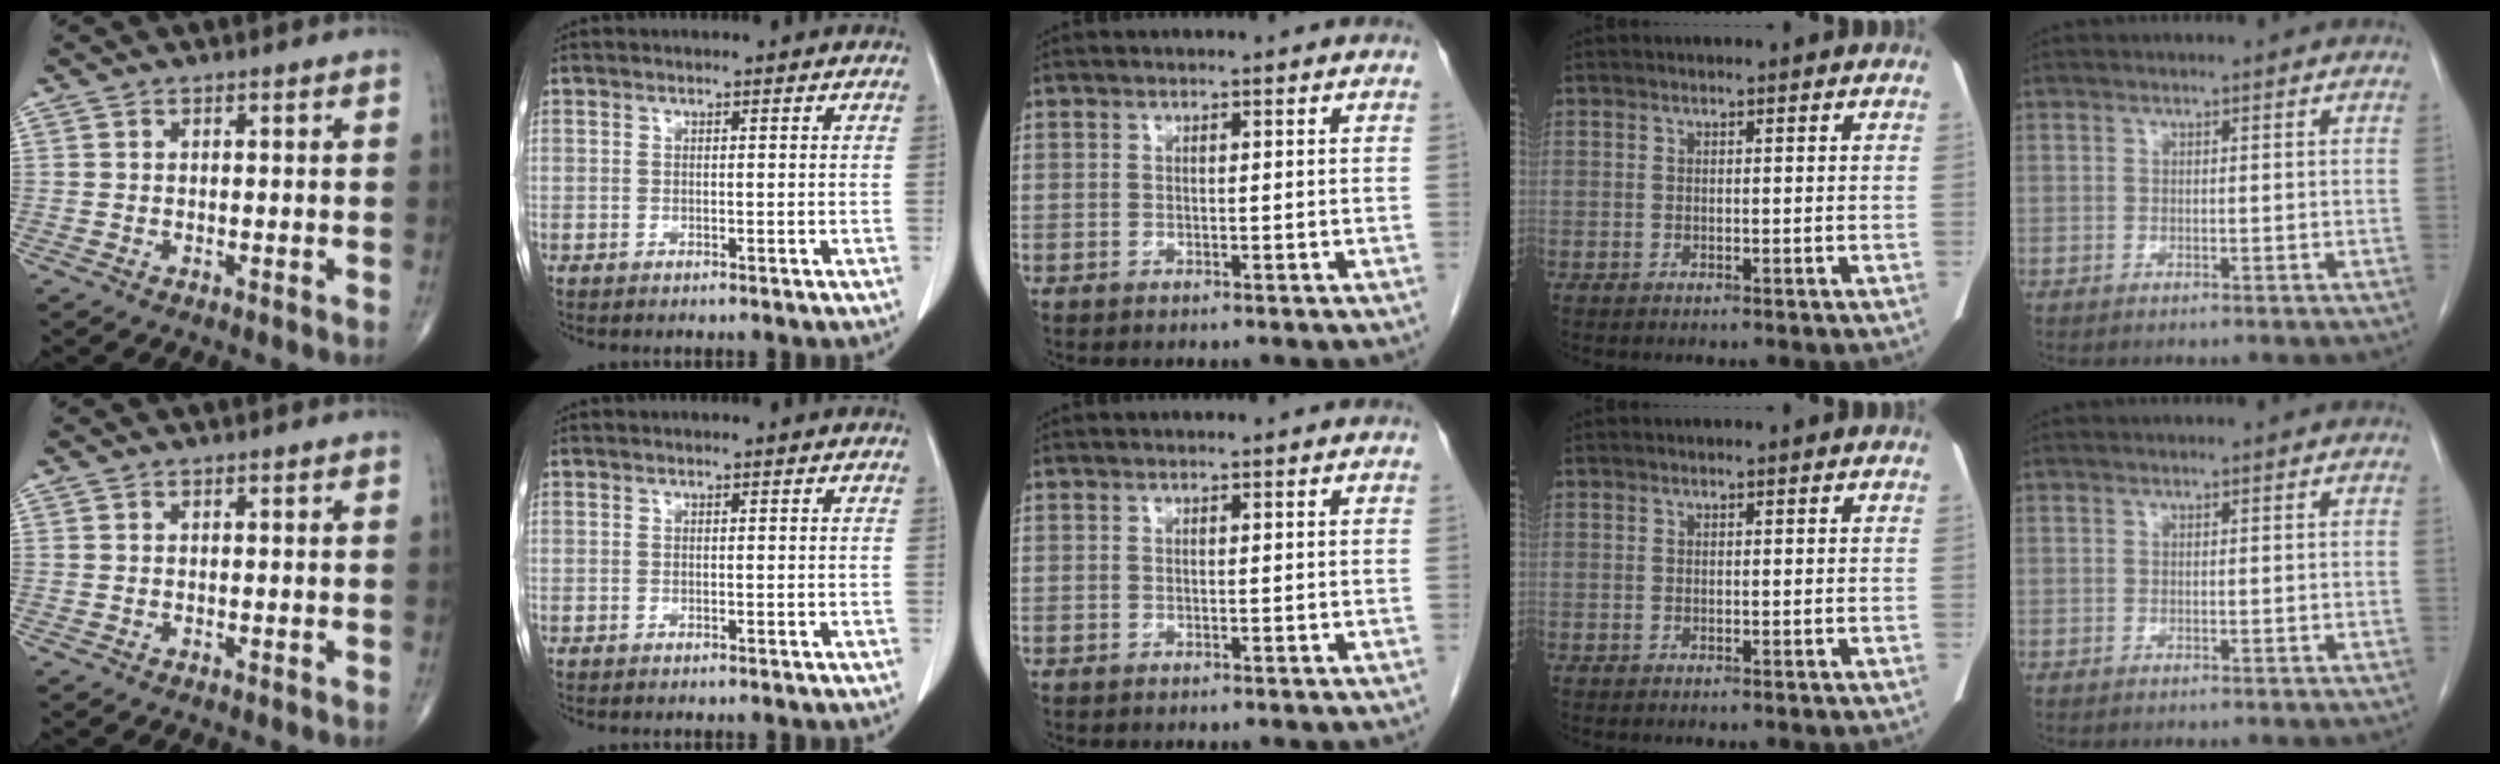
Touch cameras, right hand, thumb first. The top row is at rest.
{}